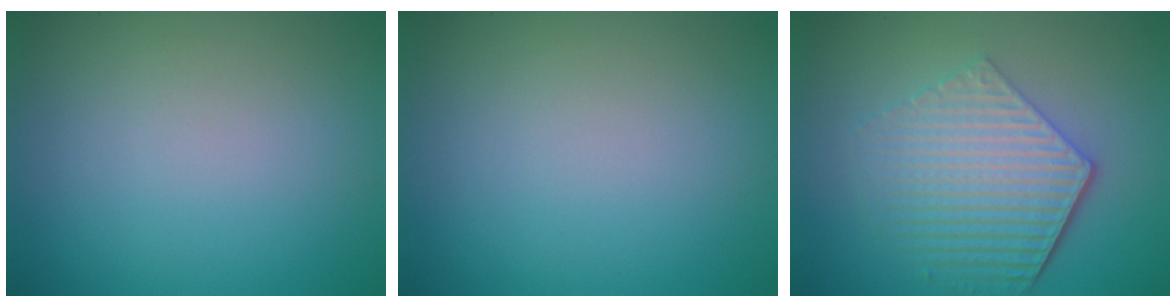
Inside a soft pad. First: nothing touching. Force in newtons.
{"total": 0.0}
{"total": 6.2, "press": 4.5, "slide": 4.2}